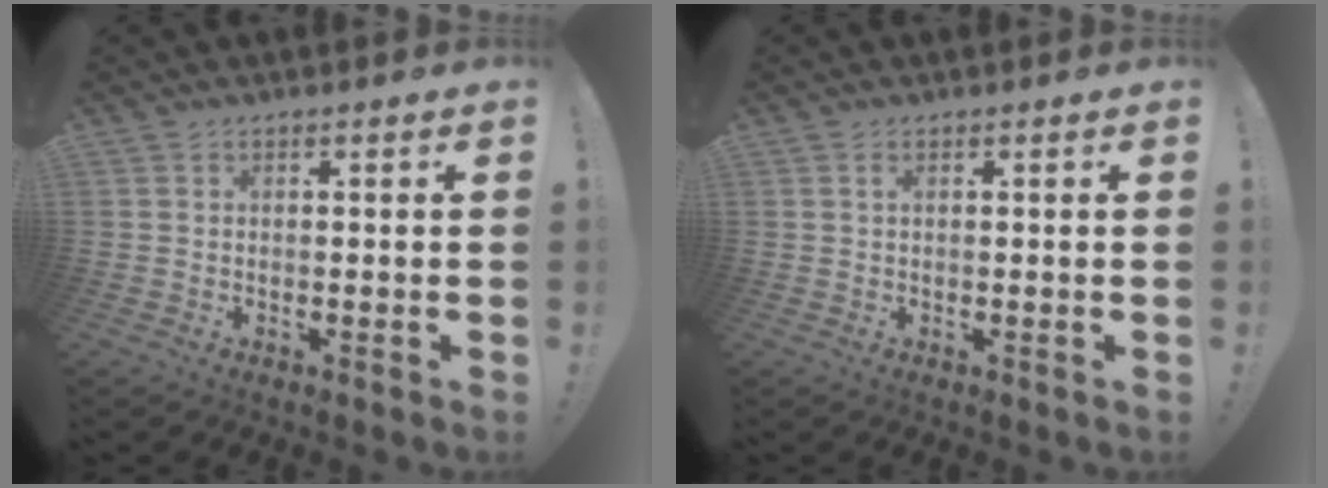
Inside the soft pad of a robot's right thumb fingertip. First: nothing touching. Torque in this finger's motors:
{"motor_torque": [-0.15, -0.28, -0.14, 0.30, 0.00]}